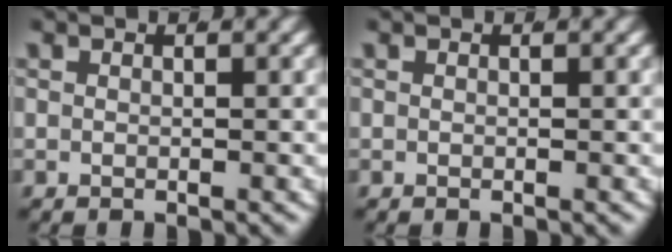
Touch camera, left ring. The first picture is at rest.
{"total": 0.0}